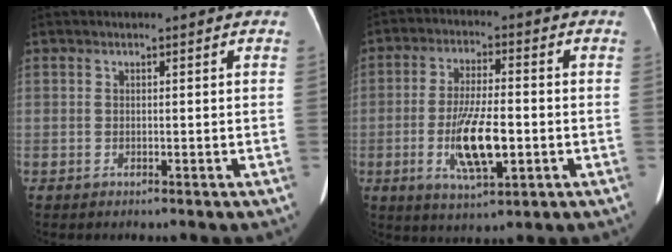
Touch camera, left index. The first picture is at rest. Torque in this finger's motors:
{"motor_torque": [0.93, 0.26, 0.25, 0.21]}